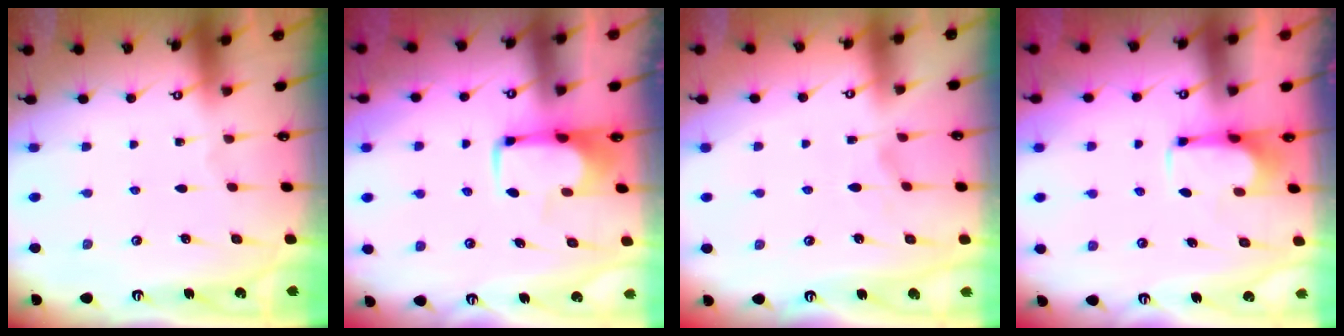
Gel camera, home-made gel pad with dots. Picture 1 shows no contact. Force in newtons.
{"total": 1.9, "press": 1.9, "slide": 0.5}
{"total": 2.9, "press": 2.7, "slide": 1.0}
{"total": 0.8, "press": 0.6, "slide": 0.6}